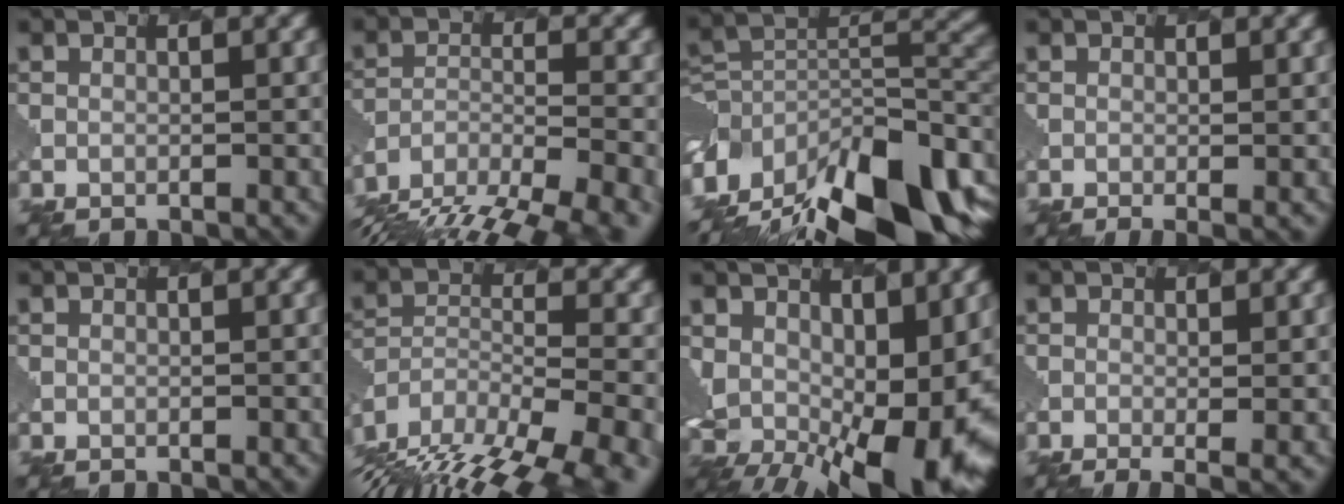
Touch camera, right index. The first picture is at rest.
{"total": 12.9, "force": [-10.8, 4.3, 5.5], "torque": [-0.114, -0.016, -0.146]}
{"total": 14.6, "force": [-7.8, 6.9, 10.3], "torque": [-0.219, 0.013, -0.141]}
{"total": 1.9, "force": [-0.1, 0.7, 1.8], "torque": [-0.023, 0.002, 0.005]}
{"total": 0.0}
{"total": 17.2, "force": [-14.4, 5.5, 7.7], "torque": [-0.139, -0.012, -0.197]}
{"total": 14.1, "force": [0.1, 7.8, 11.7], "torque": [-0.199, -0.038, 0.020]}
{"total": 2.9, "force": [-0.2, 0.9, 2.8], "torque": [-0.045, -0.006, -0.001]}